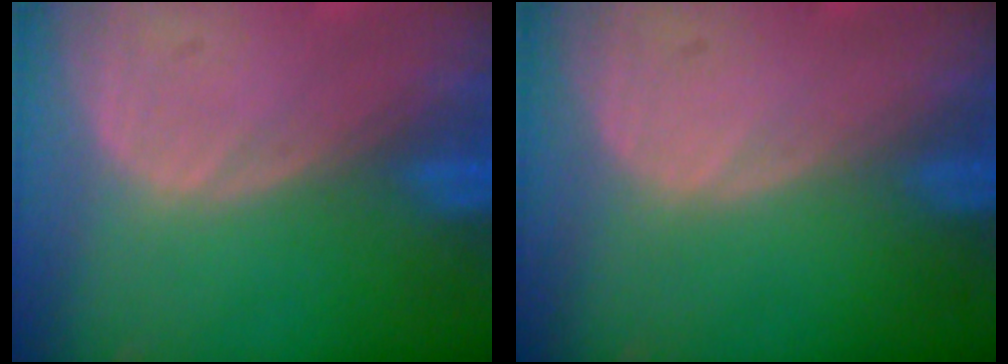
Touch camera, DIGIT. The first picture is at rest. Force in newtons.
{"total": 0.0}